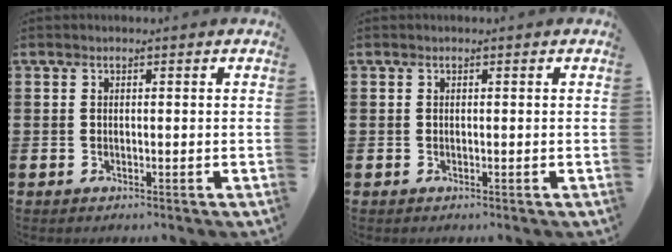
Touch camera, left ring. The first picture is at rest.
{"total": 0.0}